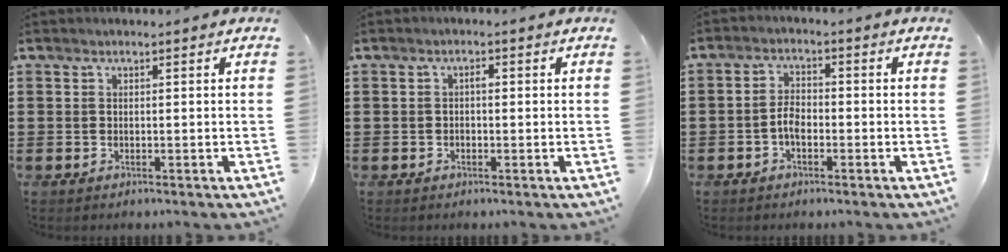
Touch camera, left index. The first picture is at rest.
{"total": 1.1, "force": [0.0, 0.5, 1.0], "torque": [-0.021, 0.002, -0.002]}
{"total": 3.2, "force": [-1.2, 1.4, 2.6], "torque": [-0.062, -0.001, -0.026]}